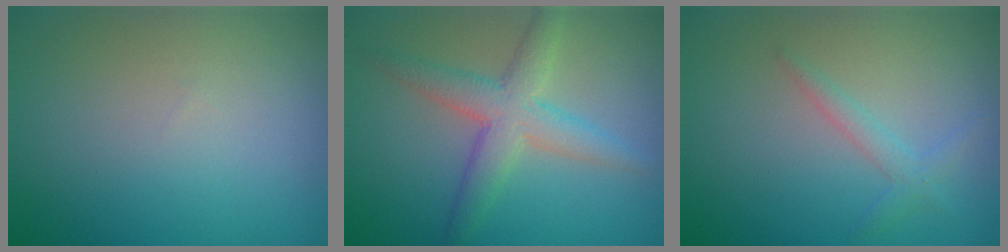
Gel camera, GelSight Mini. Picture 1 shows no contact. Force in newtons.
{"total": 4.4, "press": 4.4, "slide": 0.2}
{"total": 1.5, "press": 1.5, "slide": 0.1}